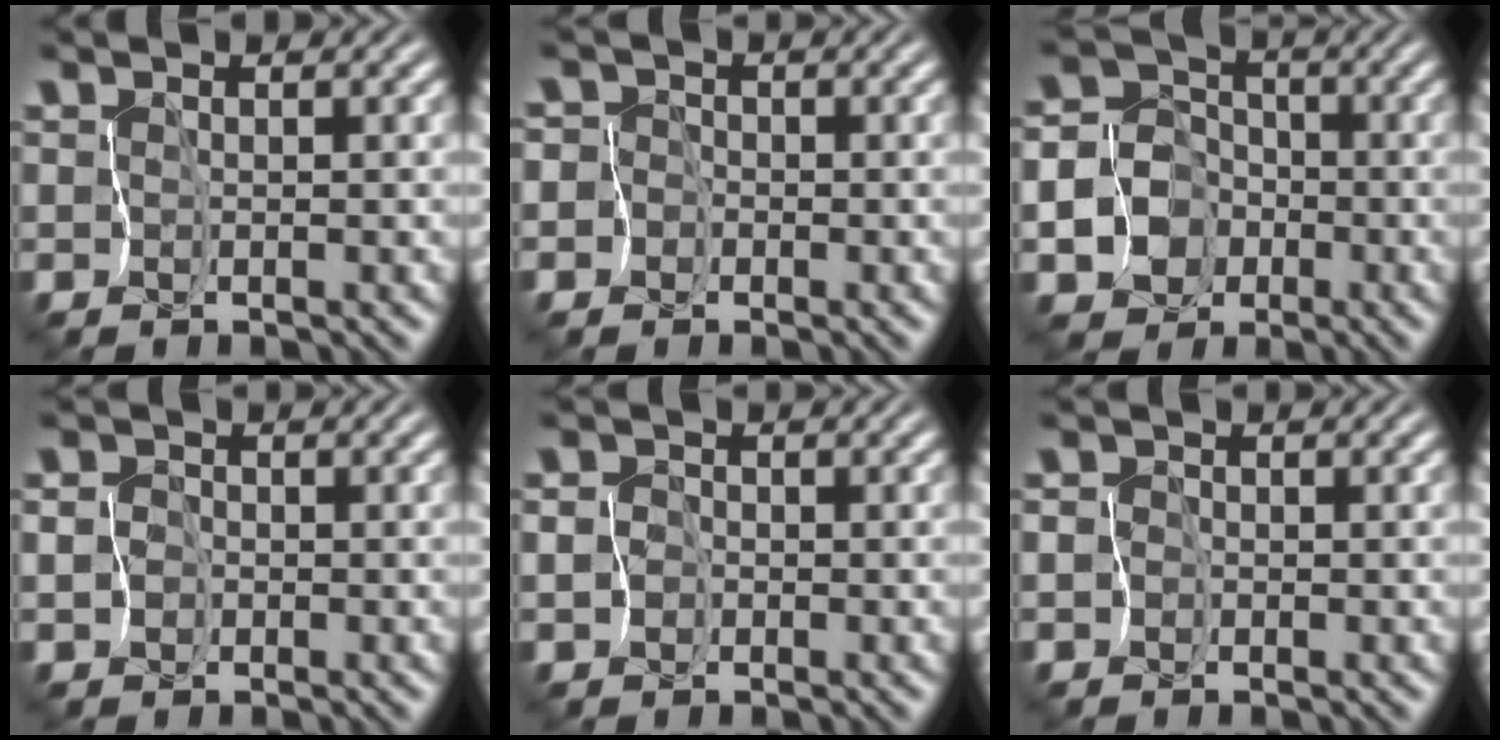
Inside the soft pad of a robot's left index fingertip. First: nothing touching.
{"total": 5.3, "force": [-2.3, 4.7, 0.7], "torque": [-0.011, 0.010, -0.070]}
{"total": 9.8, "force": [-3.6, 8.7, 2.7], "torque": [-0.064, -0.016, -0.087]}
{"total": 2.3, "force": [-0.9, 2.1, 0.5], "torque": [0.009, 0.006, -0.032]}
{"total": 2.4, "force": [-0.9, 2.1, 0.5], "torque": [0.011, 0.007, -0.034]}
{"total": 2.5, "force": [-1.0, 2.3, 0.4], "torque": [0.010, 0.009, -0.039]}